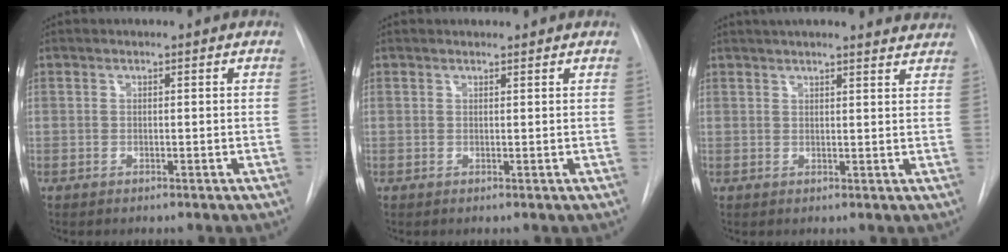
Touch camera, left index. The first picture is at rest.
{"total": 1.4, "force": [1.4, 0.3, 0.2], "torque": [-0.009, 0.012, 0.021]}
{"total": 15.6, "force": [14.4, 2.5, 5.3], "torque": [-0.074, 0.018, 0.174]}